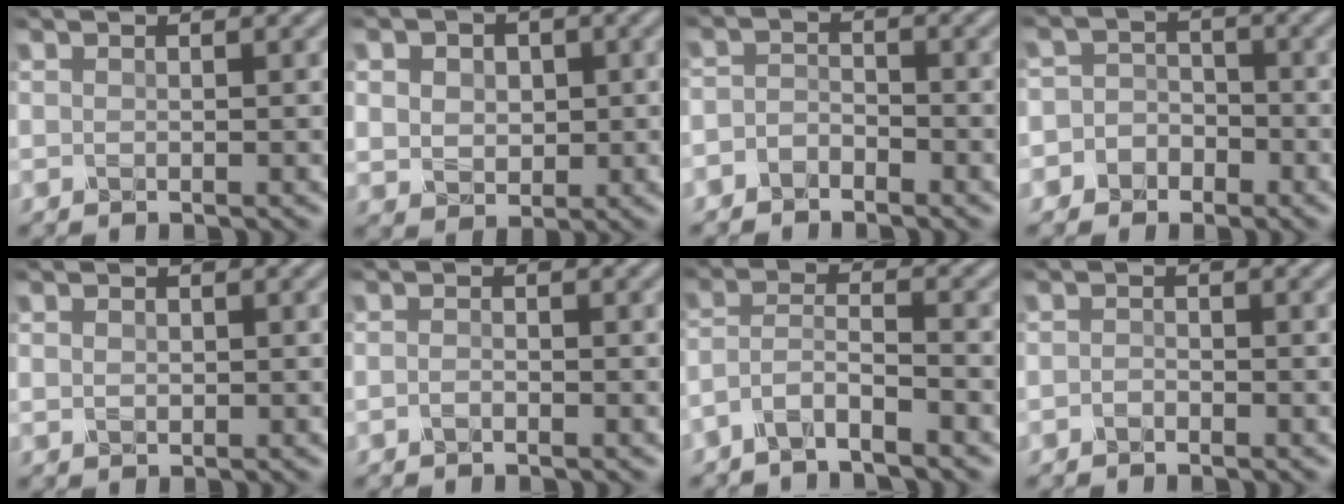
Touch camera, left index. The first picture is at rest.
{"total": 5.2, "force": [1.5, 4.1, 2.7], "torque": [-0.059, 0.017, 0.013]}
{"total": 1.7, "force": [-1.3, 0.9, 0.6], "torque": [-0.012, 0.005, -0.031]}
{"total": 4.1, "force": [-2.0, 3.5, 0.5], "torque": [0.027, 0.004, -0.055]}
{"total": 0.8, "force": [0.2, 0.6, 0.4], "torque": [-0.009, -0.002, 0.005]}
{"total": 0.7, "force": [-0.4, 0.3, 0.4], "torque": [-0.010, -0.001, -0.009]}
{"total": 3.1, "force": [-2.3, 0.7, 2.0], "torque": [-0.041, 0.006, -0.055]}
{"total": 0.7, "force": [-0.5, 0.4, 0.3], "torque": [-0.006, -0.001, -0.011]}